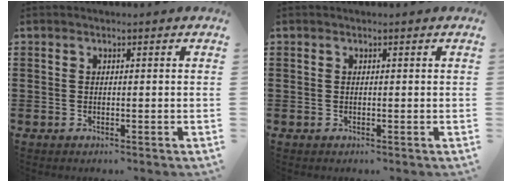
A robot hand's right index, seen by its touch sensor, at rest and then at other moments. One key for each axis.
{"total": 0.0}